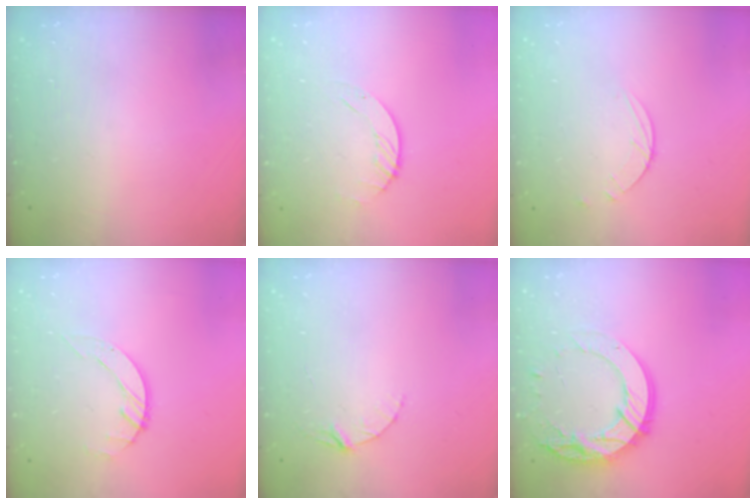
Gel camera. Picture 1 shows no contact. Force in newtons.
{"total": 1.9, "press": 1.9, "slide": 0.2}
{"total": 2.5, "press": 2.4, "slide": 0.3}
{"total": 2.9, "press": 2.8, "slide": 0.3}
{"total": 3.9, "press": 3.9, "slide": 0.4}
{"total": 16.8, "press": 16.8, "slide": 1.4}